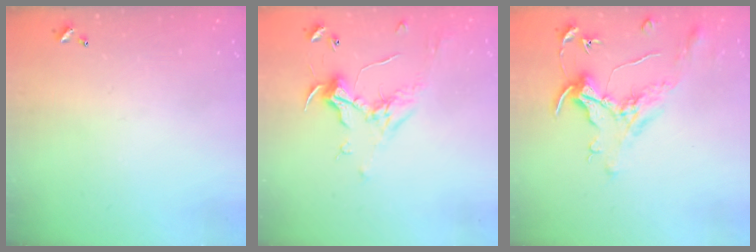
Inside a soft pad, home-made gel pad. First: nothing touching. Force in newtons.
{"total": 0.7, "press": 0.2, "slide": 0.7}
{"total": 1.5, "press": 1.3, "slide": 0.7}